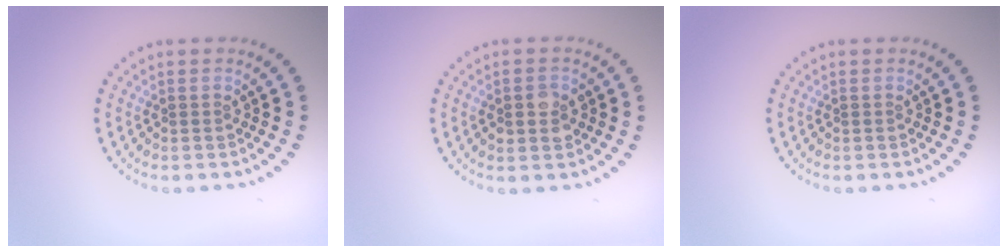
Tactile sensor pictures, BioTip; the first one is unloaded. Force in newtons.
{"total": 2.9, "press": 2.9, "slide": 0.1}
{"total": 0.0}